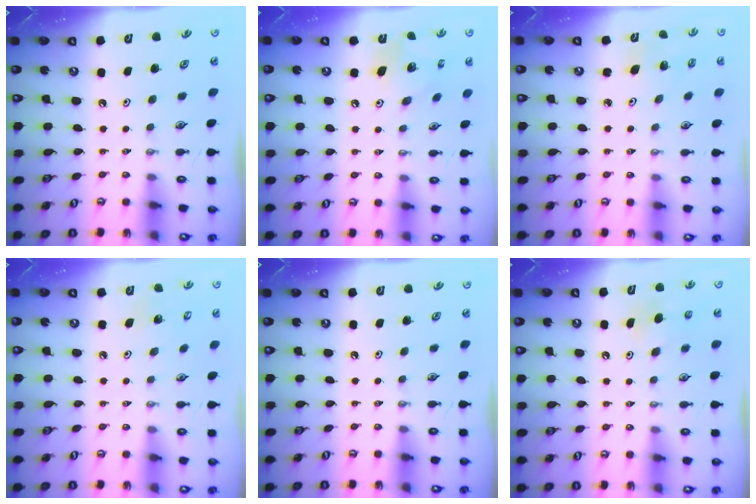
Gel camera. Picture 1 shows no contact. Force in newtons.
{"total": 10.0, "press": 10.0, "slide": 0.7}
{"total": 3.9, "press": 3.6, "slide": 1.5}
{"total": 3.3, "press": 3.3, "slide": 0.3}
{"total": 0.0}
{"total": 5.3, "press": 5.2, "slide": 1.0}